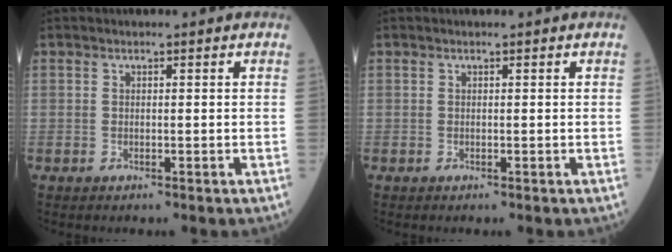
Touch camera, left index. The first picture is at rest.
{"total": 0.0}